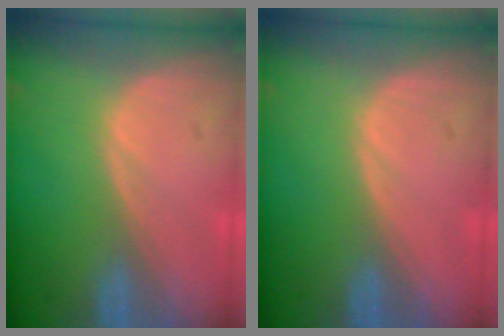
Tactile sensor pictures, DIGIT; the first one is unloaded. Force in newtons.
{"total": 0.0}